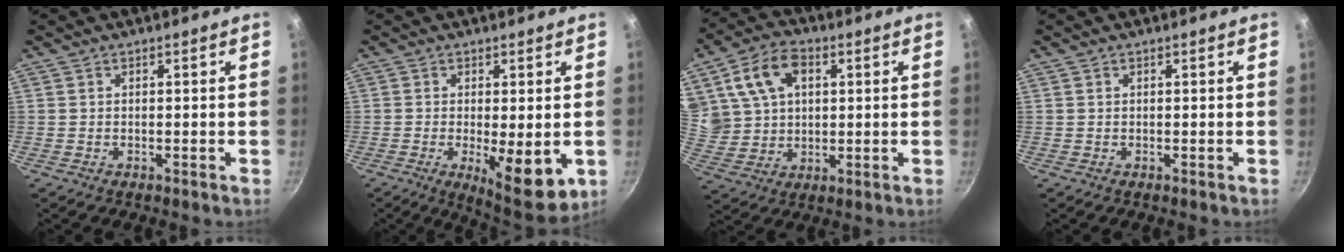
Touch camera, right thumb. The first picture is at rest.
{"total": 10.5, "force": [-2.0, 3.4, 9.7], "torque": [-0.129, -0.011, -0.015]}
{"total": 14.1, "force": [4.7, 10.3, 8.5], "torque": [-0.144, -0.001, 0.093]}
{"total": 0.0}